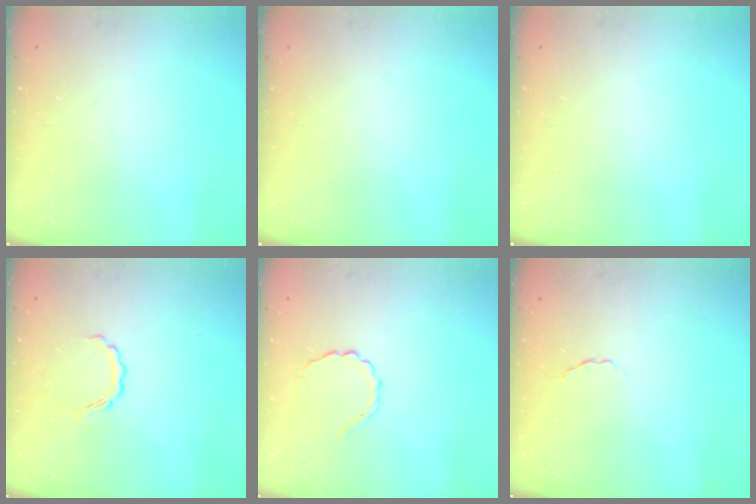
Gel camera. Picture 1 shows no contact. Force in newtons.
{"total": 0.0}
{"total": 0.0}
{"total": 5.0, "press": 4.9, "slide": 1.0}
{"total": 2.8, "press": 2.6, "slide": 1.0}
{"total": 1.8, "press": 1.6, "slide": 0.8}